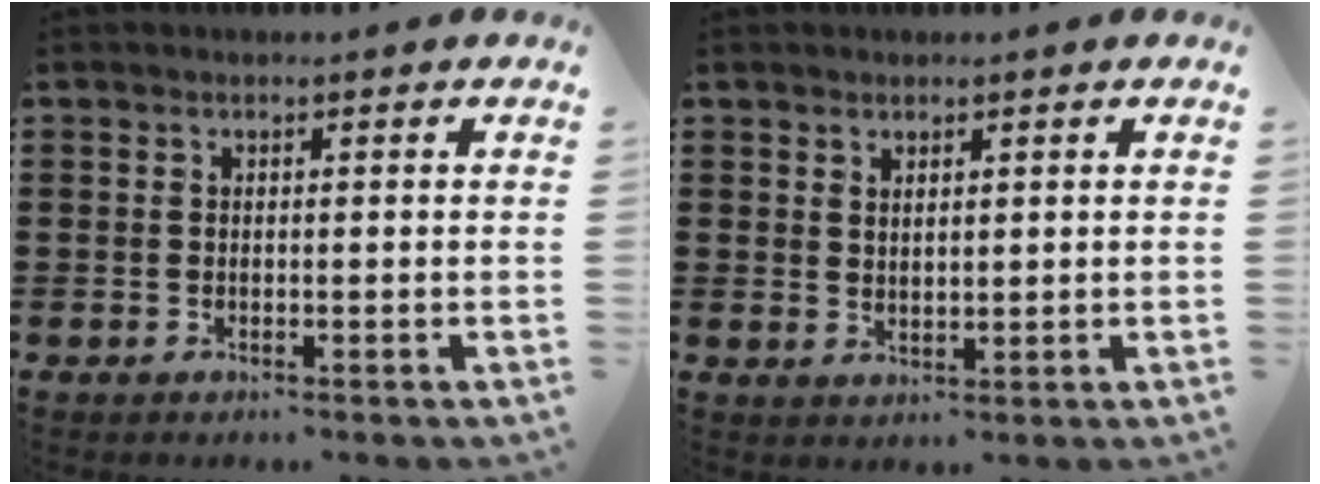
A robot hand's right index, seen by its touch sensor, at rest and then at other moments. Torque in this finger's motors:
{"motor_torque": [0.92, 0.57, 0.00, 0.00]}